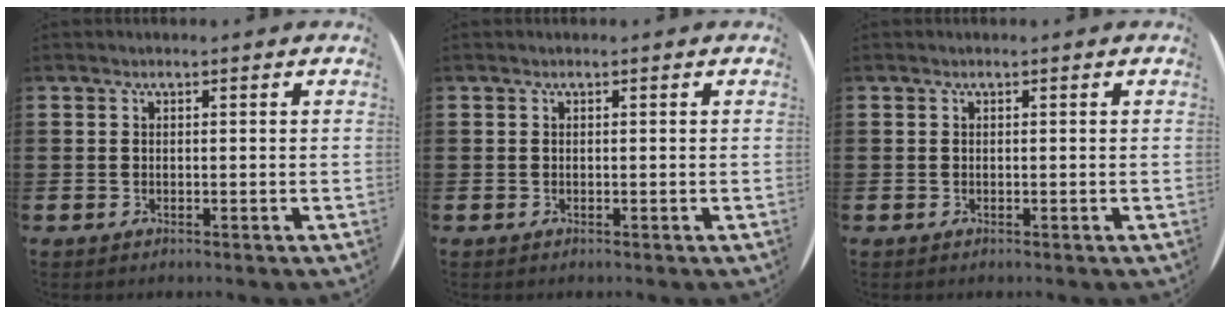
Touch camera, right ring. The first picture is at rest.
{"total": 0.0}
{"total": 0.0}